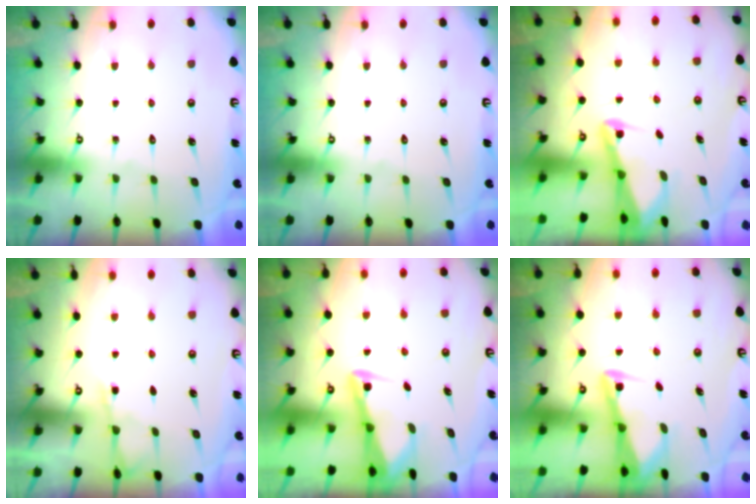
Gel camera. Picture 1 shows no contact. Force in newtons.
{"total": 0.0}
{"total": 2.7, "press": 2.6, "slide": 0.6}
{"total": 3.7, "press": 3.7, "slide": 0.3}
{"total": 3.0, "press": 3.0, "slide": 0.4}
{"total": 3.0, "press": 3.0, "slide": 0.4}